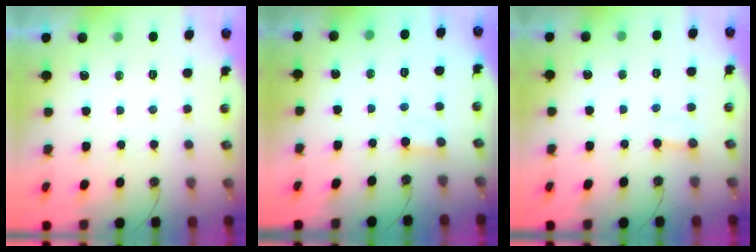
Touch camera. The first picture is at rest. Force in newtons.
{"total": 2.4, "press": 2.4, "slide": 0.1}
{"total": 2.4, "press": 2.4, "slide": 0.4}